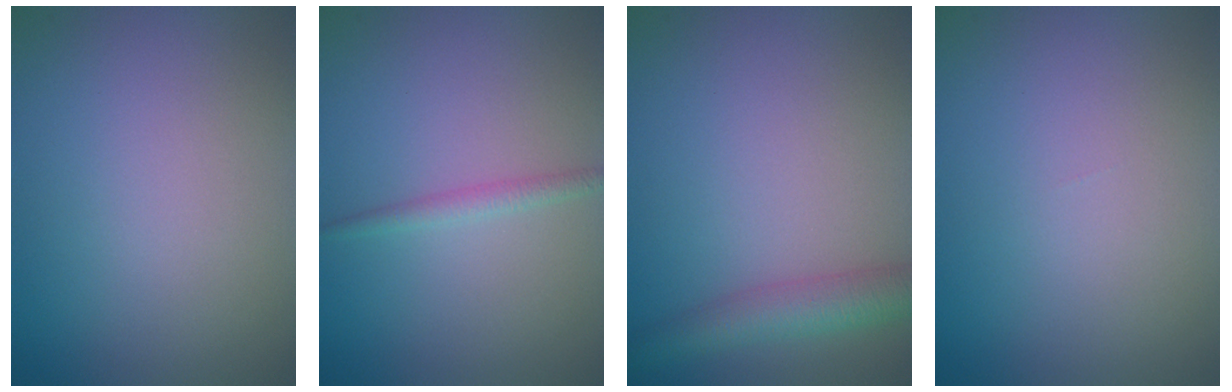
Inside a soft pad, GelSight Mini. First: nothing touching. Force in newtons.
{"total": 1.3, "press": 1.3, "slide": 0.0}
{"total": 4.0, "press": 4.0, "slide": 0.2}
{"total": 0.0}